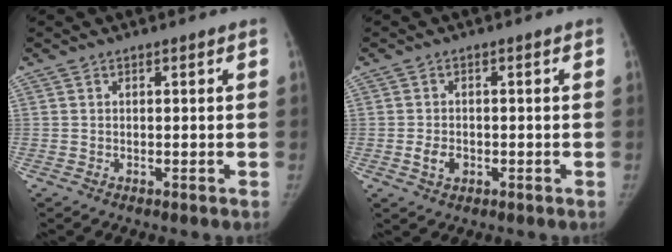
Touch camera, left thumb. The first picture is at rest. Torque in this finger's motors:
{"motor_torque": [-0.38, 0.32, 0.08, -0.34, -0.01]}